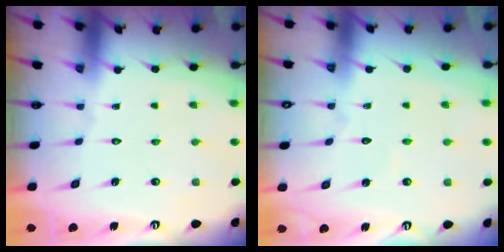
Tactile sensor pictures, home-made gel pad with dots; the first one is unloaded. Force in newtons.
{"total": 2.9, "press": 2.9, "slide": 0.3}